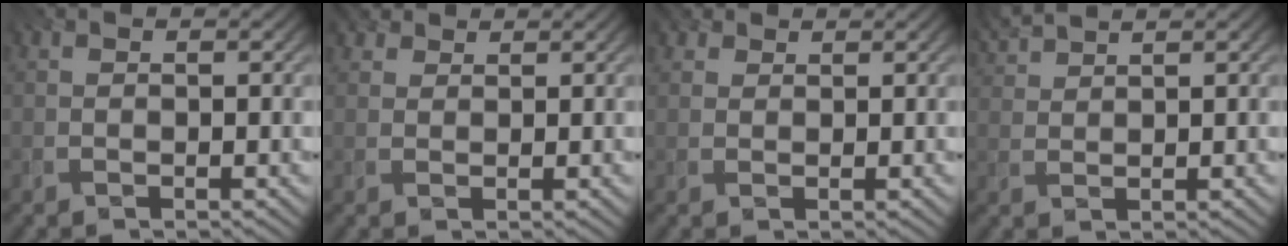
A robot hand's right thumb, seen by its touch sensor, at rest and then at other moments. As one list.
[{"total": 2.5, "force": [1.9, 1.3, 0.9], "torque": [-0.024, 0.003, 0.038]}, {"total": 2.4, "force": [1.6, 1.5, 0.9], "torque": [-0.023, 0.001, 0.033]}, {"total": 3.5, "force": [3.1, 0.6, 1.6], "torque": [-0.043, 0.010, 0.060]}]